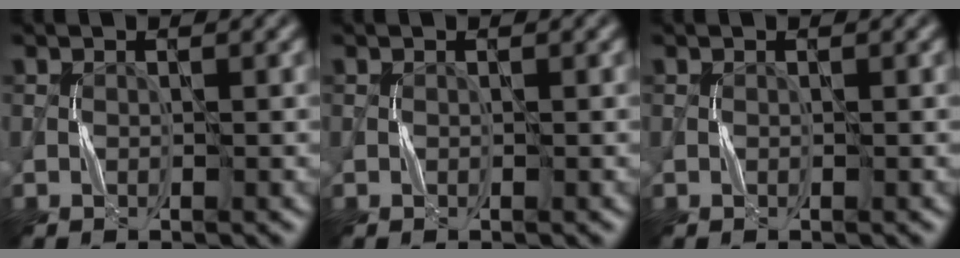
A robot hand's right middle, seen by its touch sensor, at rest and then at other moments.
{"total": 0.0}
{"total": 0.0}